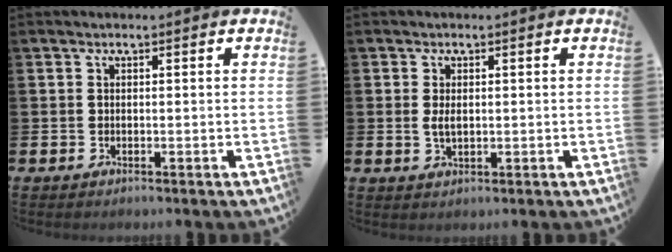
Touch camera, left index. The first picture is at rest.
{"total": 2.0, "force": [0.2, 1.0, 1.7], "torque": [-0.020, -0.001, -0.001]}